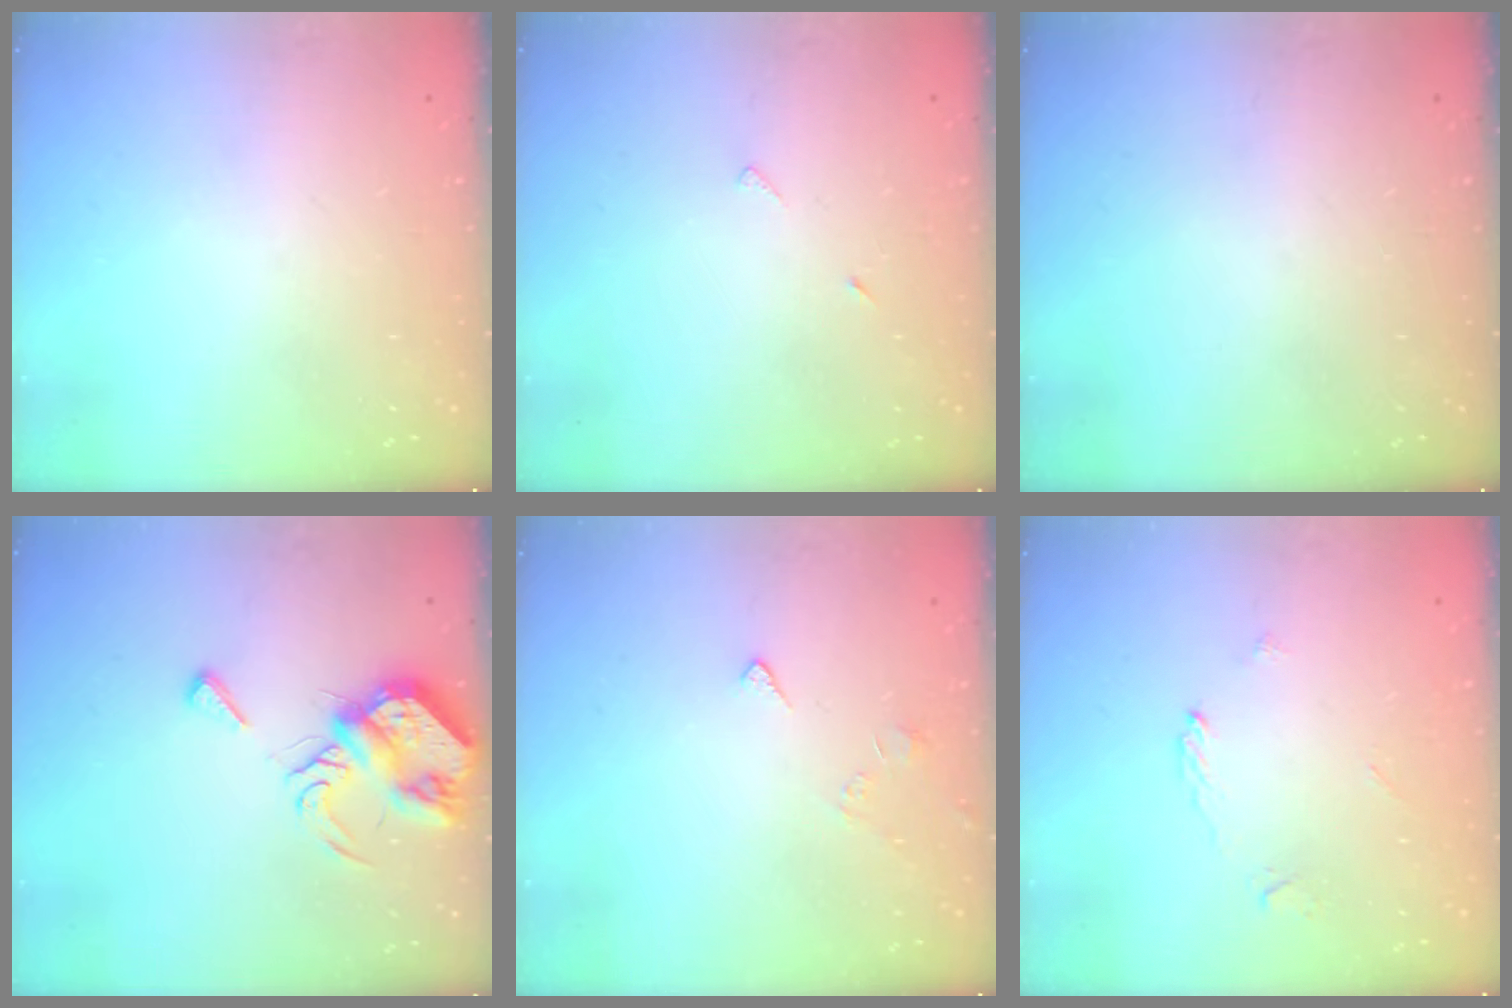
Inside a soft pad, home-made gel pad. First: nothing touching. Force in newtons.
{"total": 4.8, "press": 4.8, "slide": 0.6}
{"total": 0.0}
{"total": 8.1, "press": 8.1, "slide": 0.3}
{"total": 2.8, "press": 2.8, "slide": 0.5}
{"total": 2.2, "press": 2.2, "slide": 0.3}